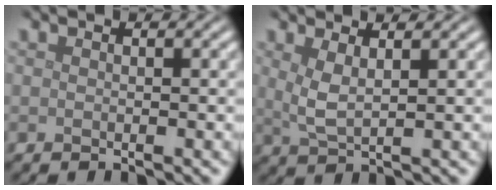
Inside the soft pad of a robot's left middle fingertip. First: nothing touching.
{"total": 2.5, "force": [1.1, 0.7, 2.1], "torque": [-0.045, -0.006, 0.023]}